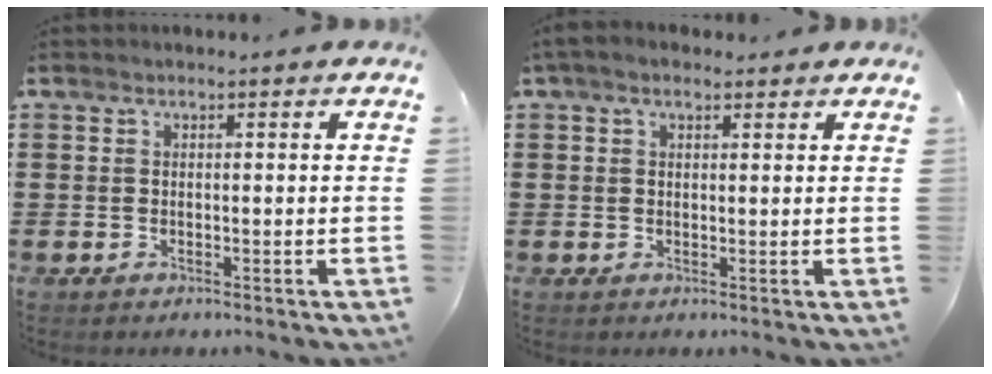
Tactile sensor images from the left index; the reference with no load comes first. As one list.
[{"total": 2.1, "force": [1.3, 1.1, 1.3], "torque": [-0.029, 0.008, 0.024]}]